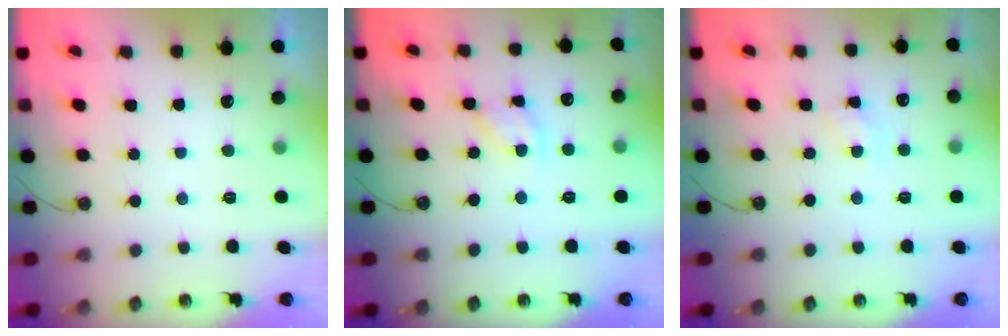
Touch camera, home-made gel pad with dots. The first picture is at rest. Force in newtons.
{"total": 7.2, "press": 7.2, "slide": 0.4}
{"total": 4.5, "press": 4.5, "slide": 0.6}